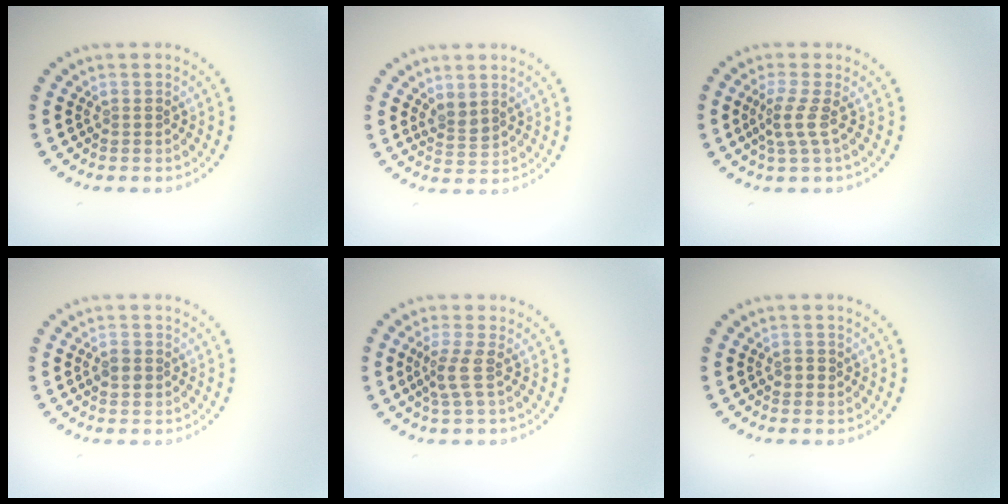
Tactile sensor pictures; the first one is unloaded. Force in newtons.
{"total": 1.5, "press": 1.2, "slide": 0.9}
{"total": 2.1, "press": 1.4, "slide": 1.5}
{"total": 1.9, "press": 1.9, "slide": 0.1}
{"total": 2.2, "press": 1.6, "slide": 1.5}
{"total": 1.0, "press": 1.0, "slide": 0.1}